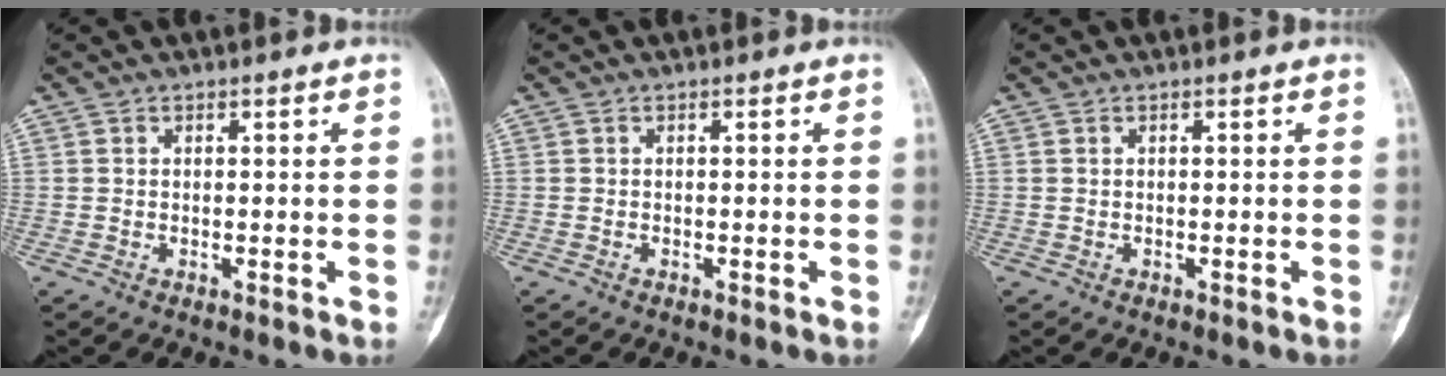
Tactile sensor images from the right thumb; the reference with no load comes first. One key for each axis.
{"total": 0.0}
{"total": 0.0}